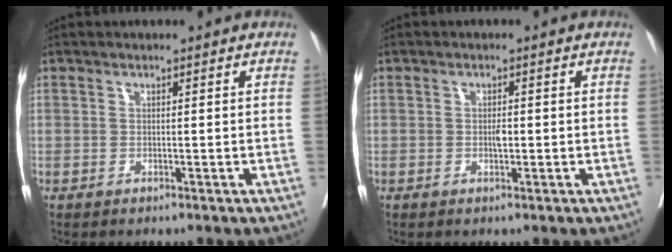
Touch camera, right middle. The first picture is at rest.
{"total": 1.2, "force": [-0.1, 0.5, 1.1], "torque": [-0.024, -0.001, -0.001]}